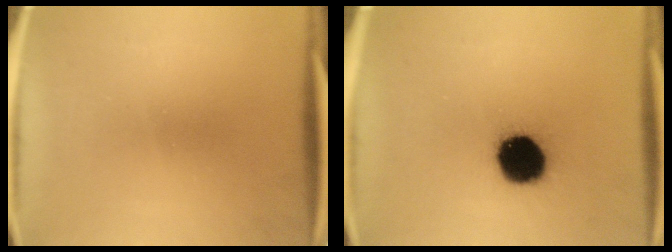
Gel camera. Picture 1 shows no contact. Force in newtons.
{"total": 16.0}